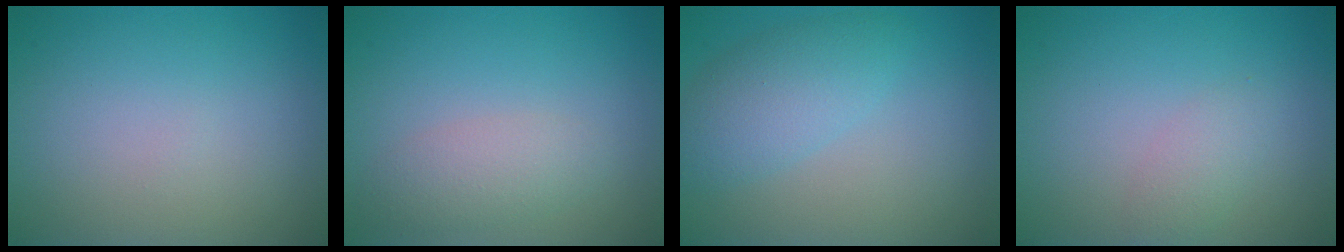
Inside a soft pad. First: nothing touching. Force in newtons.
{"total": 2.5, "press": 2.5, "slide": 0.2}
{"total": 3.8, "press": 3.8, "slide": 0.2}
{"total": 1.5, "press": 1.5, "slide": 0.1}